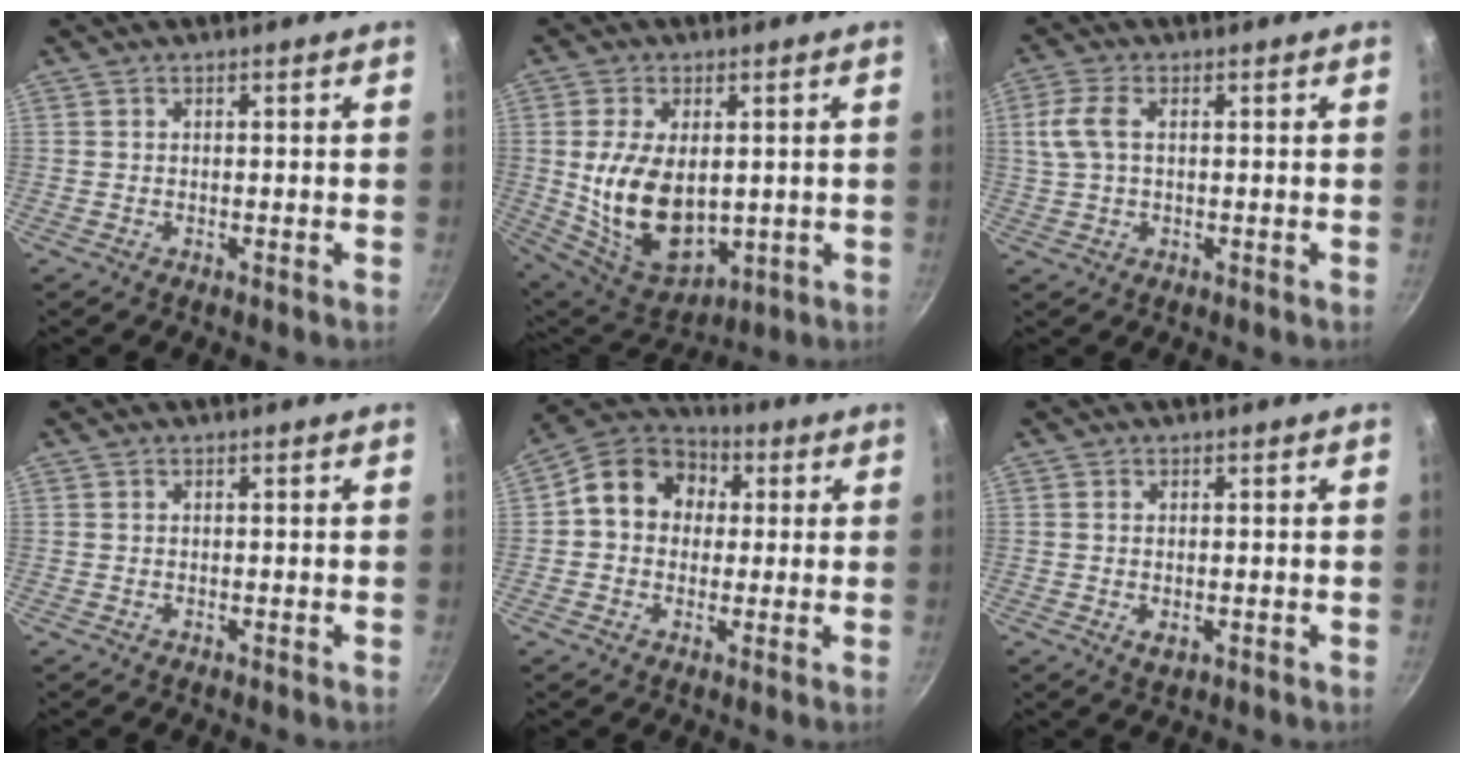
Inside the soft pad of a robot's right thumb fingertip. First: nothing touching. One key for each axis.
{"total": 15.8, "fx": 0.7, "fy": 9.8, "fz": 12.4, "tx": -0.203, "ty": -0.023, "tz": 0.036}
{"total": 3.0, "fx": 1.0, "fy": 1.4, "fz": 2.5, "tx": -0.053, "ty": 0.002, "tz": 0.020}
{"total": 0.0}
{"total": 12.0, "fx": 1.8, "fy": 10.1, "fz": 6.3, "tx": -0.068, "ty": 0.026, "tz": 0.008}
{"total": 2.1, "fx": -0.3, "fy": 1.2, "fz": 1.8, "tx": -0.028, "ty": -0.006, "tz": -0.004}